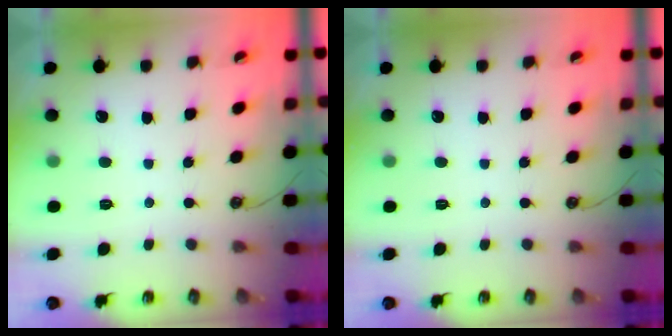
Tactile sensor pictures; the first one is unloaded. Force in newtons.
{"total": 0.0}